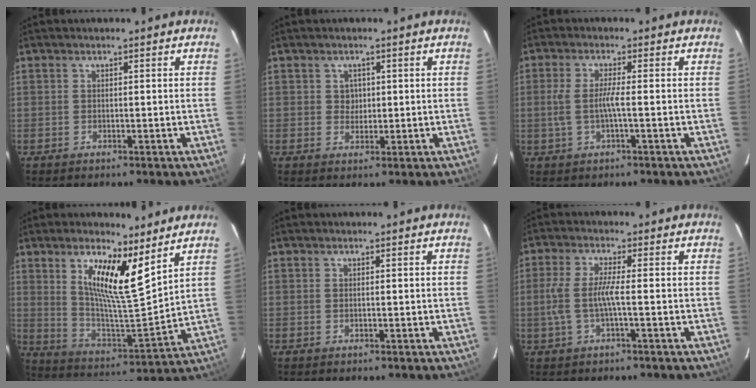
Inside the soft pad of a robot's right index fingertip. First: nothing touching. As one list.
[{"total": 2.1, "force": [0.5, 2.0, 0.3], "torque": [-0.001, 0.006, 0.007]}, {"total": 3.8, "force": [-0.8, -0.1, 3.7], "torque": [-0.079, -0.001, -0.013]}, {"total": 13.4, "force": [7.3, 2.5, 10.9], "torque": [-0.188, -0.010, 0.132]}, {"total": 0.0}, {"total": 5.0, "force": [-1.1, 0.1, 4.9], "torque": [-0.112, -0.002, -0.018]}]